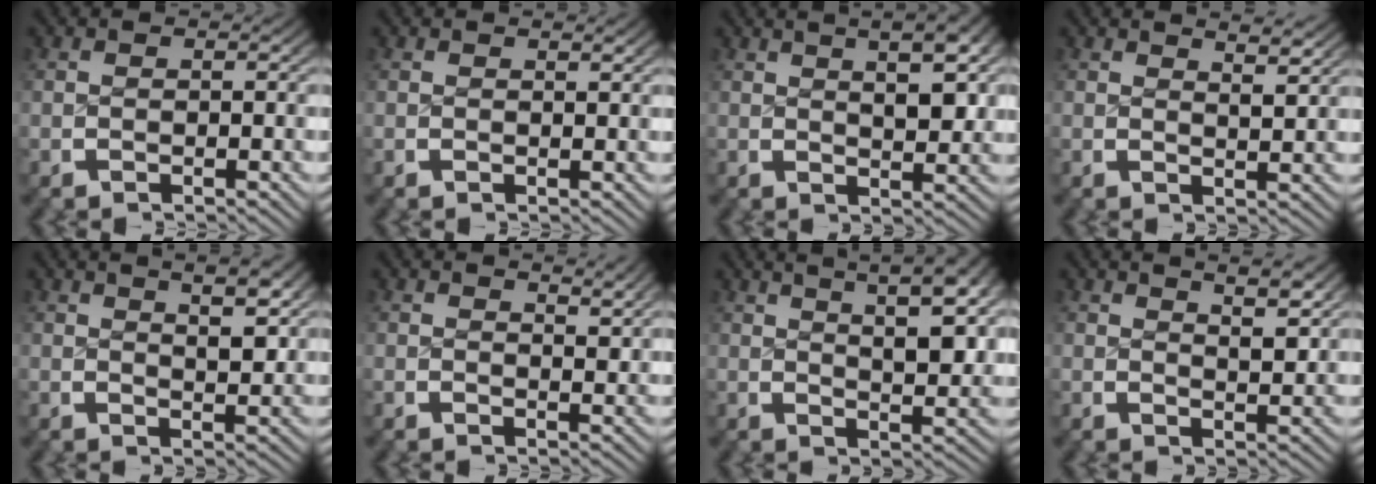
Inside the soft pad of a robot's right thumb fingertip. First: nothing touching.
{"total": 0.6, "force": [0.5, -0.1, 0.2], "torque": [-0.003, -0.001, 0.009]}
{"total": 6.8, "force": [2.8, 2.7, 5.6], "torque": [-0.062, 0.012, 0.040]}
{"total": 2.8, "force": [2.3, 0.4, 1.6], "torque": [-0.018, -0.003, 0.037]}
{"total": 4.8, "force": [2.7, 1.6, 3.7], "torque": [-0.041, 0.005, 0.042]}
{"total": 1.9, "force": [1.6, 0.3, 1.0], "torque": [-0.006, -0.003, 0.025]}
{"total": 9.1, "force": [4.2, 3.8, 7.0], "torque": [-0.080, 0.016, 0.059]}
{"total": 4.1, "force": [2.8, 1.0, 2.8], "torque": [-0.032, 0.002, 0.044]}